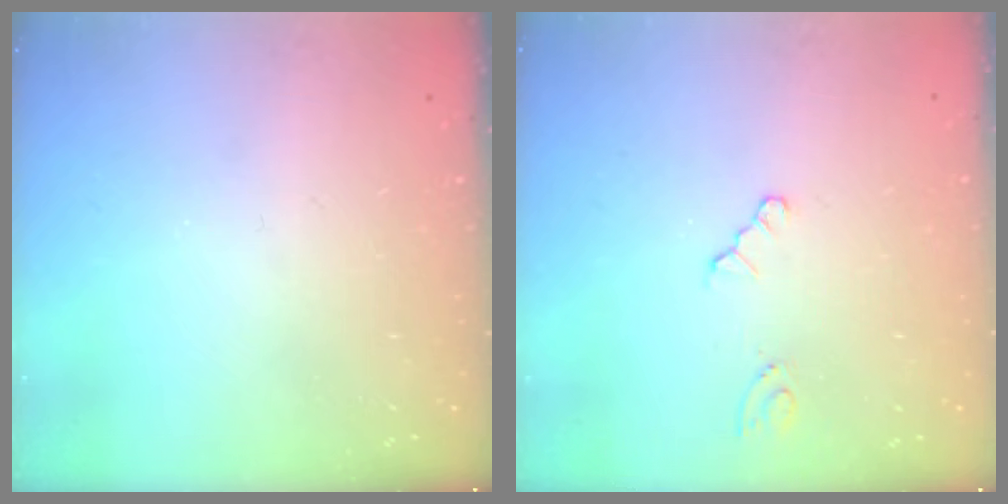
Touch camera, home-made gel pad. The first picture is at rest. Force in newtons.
{"total": 1.3, "press": 1.2, "slide": 0.2}